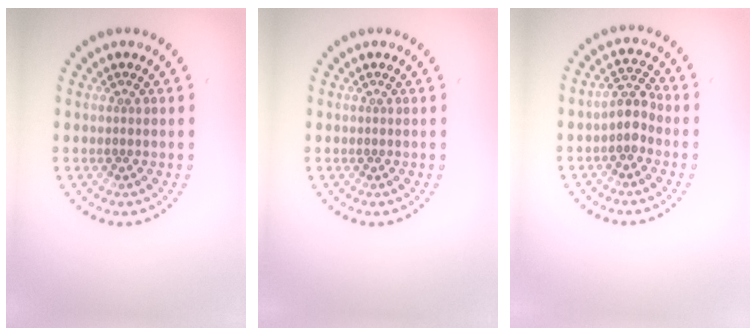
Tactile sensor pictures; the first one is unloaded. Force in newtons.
{"total": 0.0}
{"total": 2.4, "press": 2.0, "slide": 1.2}